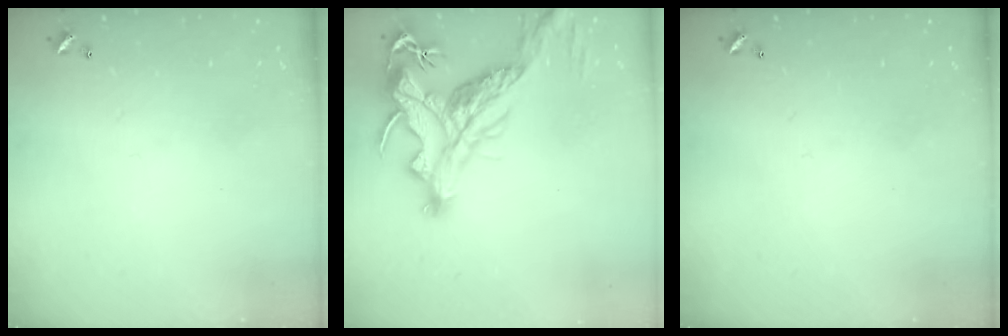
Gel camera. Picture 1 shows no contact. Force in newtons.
{"total": 4.6, "press": 4.2, "slide": 2.0}
{"total": 0.0}